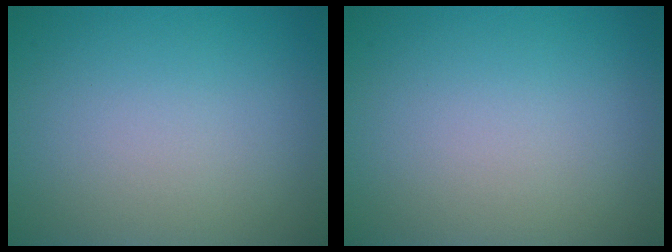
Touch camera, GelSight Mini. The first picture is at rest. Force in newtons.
{"total": 0.0}